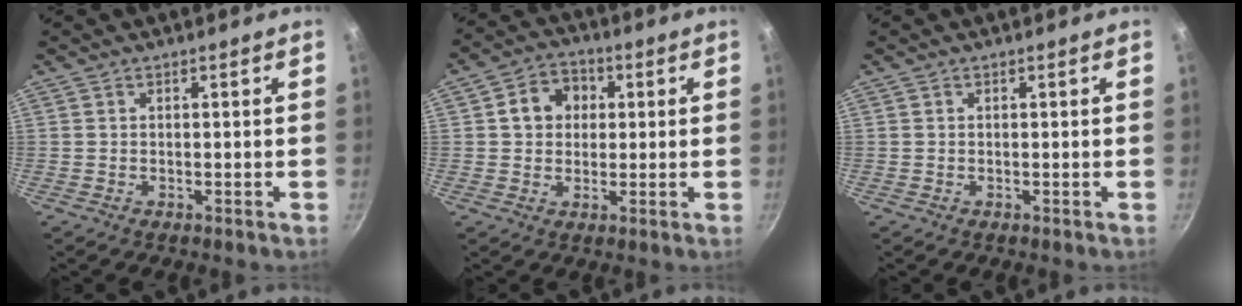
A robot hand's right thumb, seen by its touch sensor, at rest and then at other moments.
{"total": 7.7, "force": [1.6, 6.5, 3.7], "torque": [-0.027, 0.010, 0.015]}
{"total": 0.0}